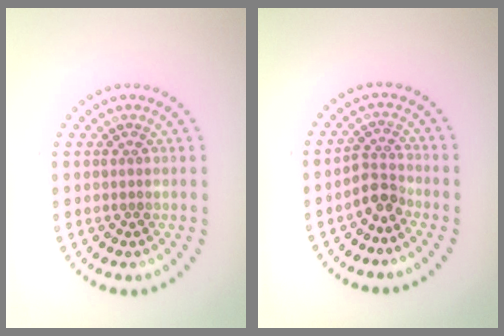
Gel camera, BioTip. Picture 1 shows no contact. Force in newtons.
{"total": 2.4, "press": 1.7, "slide": 1.6}